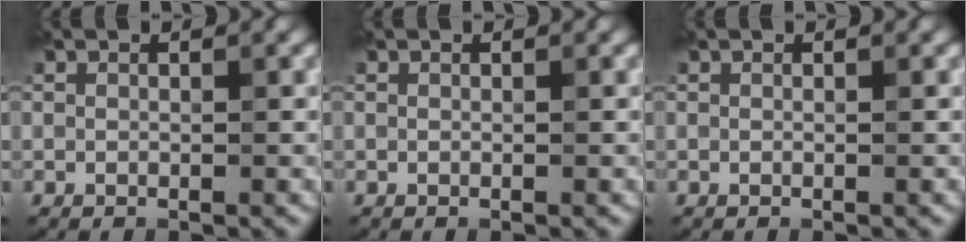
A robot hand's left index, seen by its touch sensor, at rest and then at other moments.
{"total": 0.0}
{"total": 0.0}